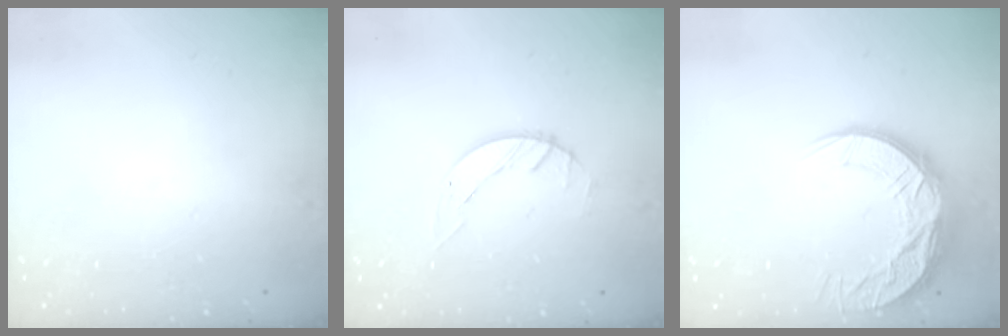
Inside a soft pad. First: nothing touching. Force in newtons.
{"total": 2.6, "press": 2.6, "slide": 0.3}
{"total": 15.4, "press": 15.3, "slide": 1.0}